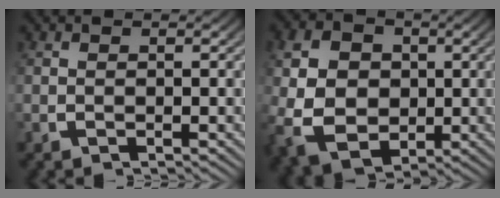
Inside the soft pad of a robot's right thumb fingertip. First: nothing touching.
{"total": 11.4, "force": [-0.9, 8.7, 7.4], "torque": [-0.164, -0.050, 0.012]}